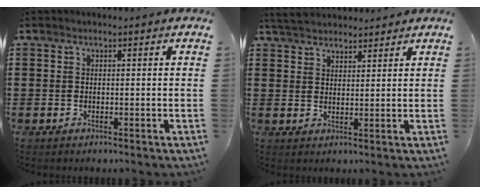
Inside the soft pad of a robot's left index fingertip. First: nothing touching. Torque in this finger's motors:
{"motor_torque": [2.14, 0.00, 0.45, 0.10]}